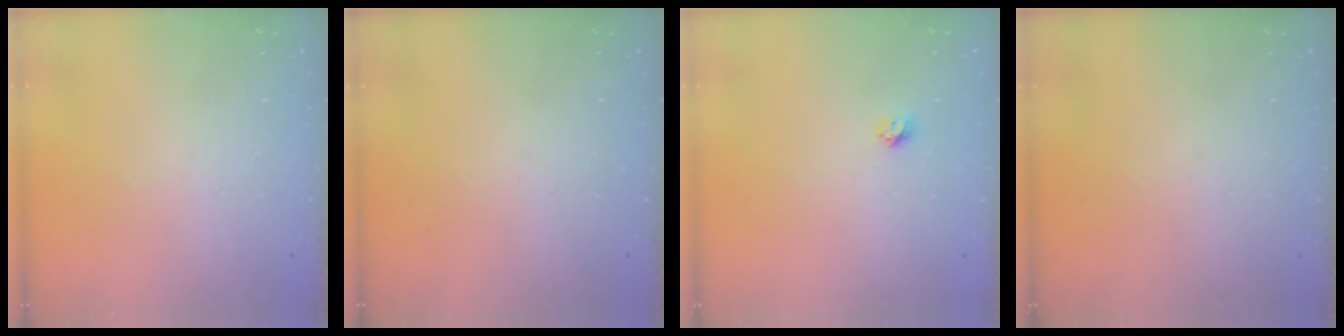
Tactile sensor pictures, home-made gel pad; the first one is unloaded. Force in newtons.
{"total": 0.0}
{"total": 3.4, "press": 3.4, "slide": 0.4}
{"total": 0.0}